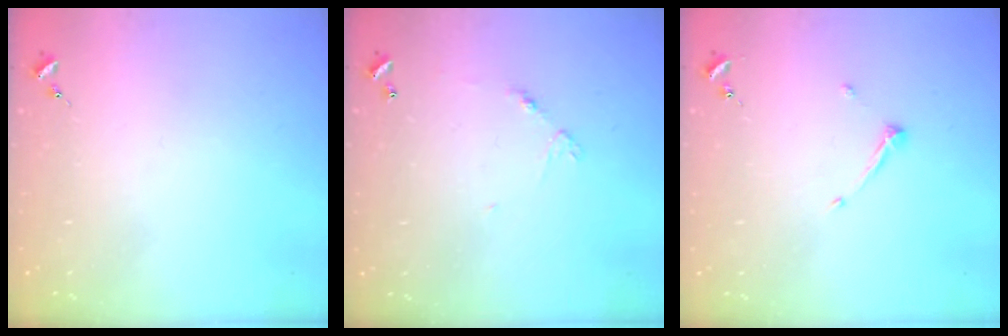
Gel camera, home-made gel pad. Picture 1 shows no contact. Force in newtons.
{"total": 4.6, "press": 4.6, "slide": 0.3}
{"total": 5.8, "press": 5.8, "slide": 0.7}